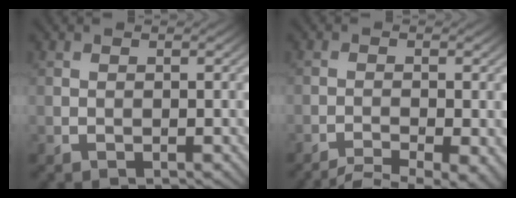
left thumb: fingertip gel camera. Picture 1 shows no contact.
{"total": 6.2, "force": [-4.7, 1.1, 3.9], "torque": [-0.061, -0.013, -0.076]}